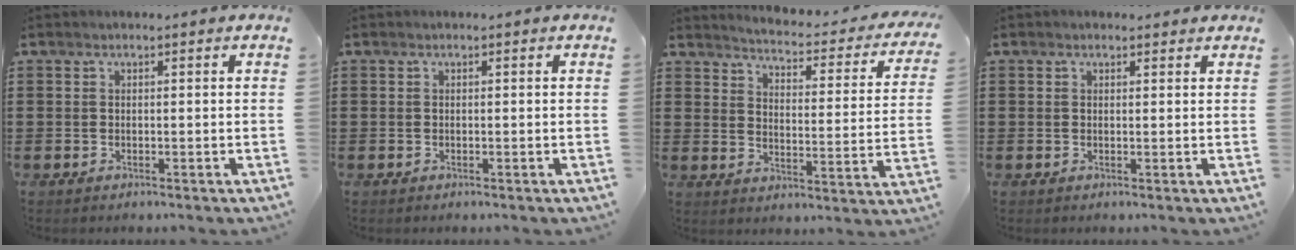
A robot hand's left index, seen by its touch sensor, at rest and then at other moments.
{"total": 0.0}
{"total": 2.9, "force": [2.8, -0.2, 0.7], "torque": [-0.035, -0.031, 0.040]}
{"total": 1.0, "force": [0.9, 0.4, 0.2], "torque": [-0.004, 0.004, 0.017]}